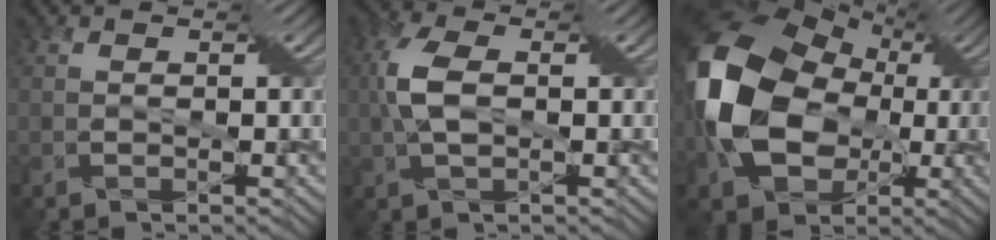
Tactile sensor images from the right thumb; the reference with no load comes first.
{"total": 6.6, "force": [0.3, 3.3, 5.7], "torque": [-0.133, 0.011, -0.003]}
{"total": 18.5, "force": [-0.7, 14.3, 11.8], "torque": [-0.283, -0.020, 0.000]}